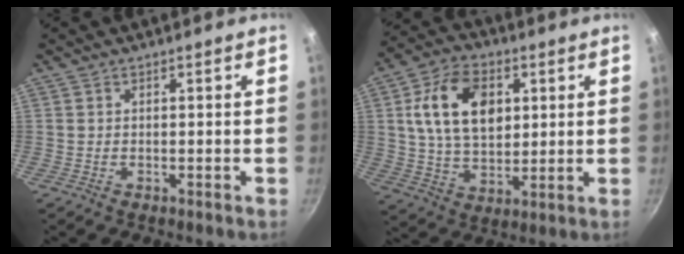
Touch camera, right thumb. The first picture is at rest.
{"total": 15.5, "force": [4.0, 10.2, 10.9], "torque": [-0.168, -0.003, 0.069]}